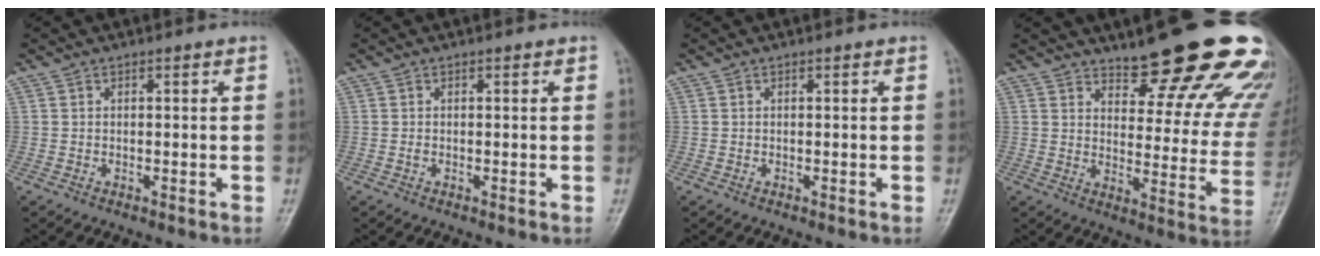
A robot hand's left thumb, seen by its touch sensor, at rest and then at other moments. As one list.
[{"total": 0.5, "force": [0.1, 0.3, 0.4], "torque": [-0.004, 0.000, -0.001]}, {"total": 0.0}, {"total": 21.8, "force": [17.1, 6.1, 12.0], "torque": [-0.110, -0.115, 0.211]}]